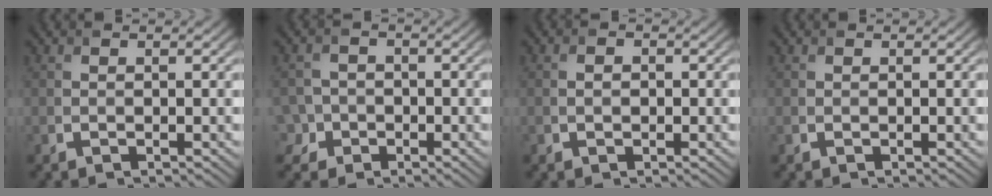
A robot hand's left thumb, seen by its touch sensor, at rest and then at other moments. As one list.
[{"total": 4.7, "force": [-2.2, 4.0, 1.1], "torque": [-0.024, 0.001, -0.057]}, {"total": 1.3, "force": [-0.5, 1.0, 0.8], "torque": [-0.013, -0.001, -0.012]}, {"total": 0.0}]